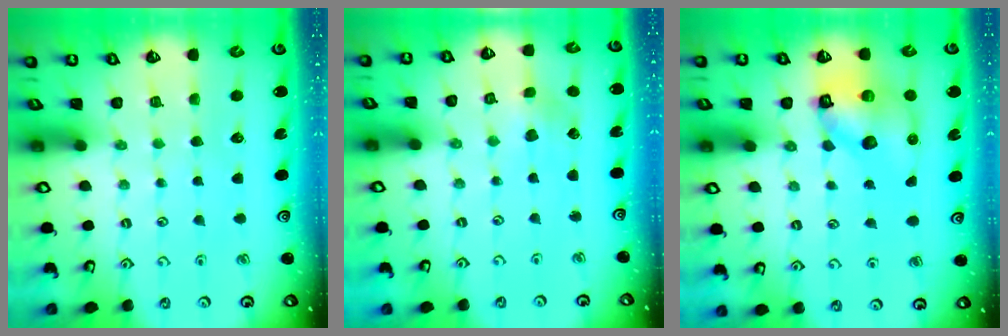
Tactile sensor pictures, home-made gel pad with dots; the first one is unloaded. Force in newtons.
{"total": 3.2, "press": 3.1, "slide": 0.3}
{"total": 12.0, "press": 11.9, "slide": 1.8}